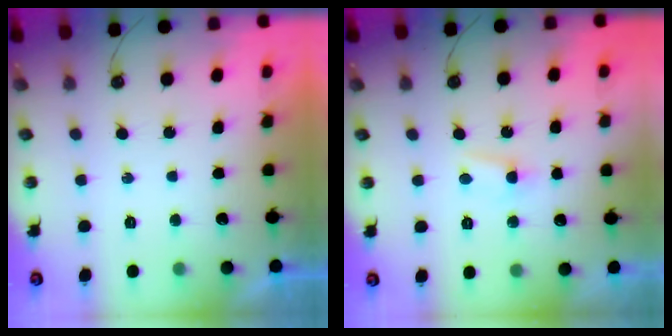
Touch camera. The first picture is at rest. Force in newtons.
{"total": 2.9, "press": 2.8, "slide": 0.4}